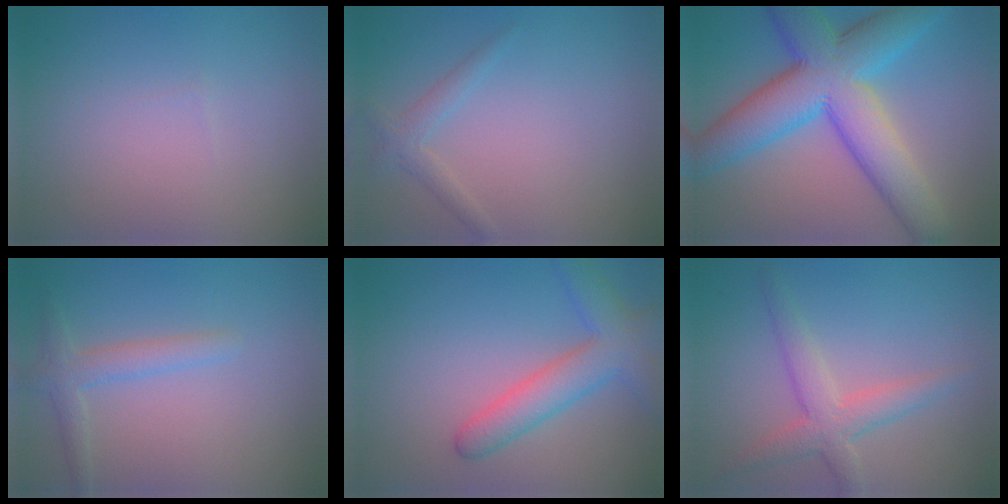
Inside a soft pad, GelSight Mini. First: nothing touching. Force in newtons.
{"total": 1.6, "press": 1.6, "slide": 0.1}
{"total": 10.9, "press": 10.9, "slide": 0.0}
{"total": 2.3, "press": 2.3, "slide": 0.2}
{"total": 4.7, "press": 4.7, "slide": 0.2}
{"total": 3.5, "press": 3.5, "slide": 0.3}